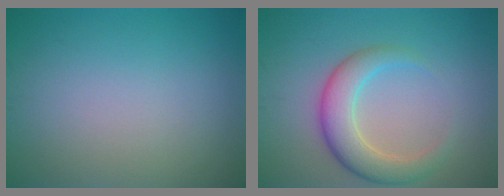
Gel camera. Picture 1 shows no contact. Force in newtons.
{"total": 4.7, "press": 4.7, "slide": 0.1}